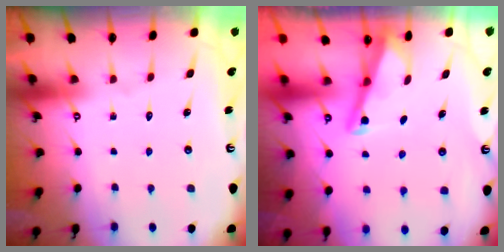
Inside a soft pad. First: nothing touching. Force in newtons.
{"total": 2.9, "press": 2.9, "slide": 0.3}